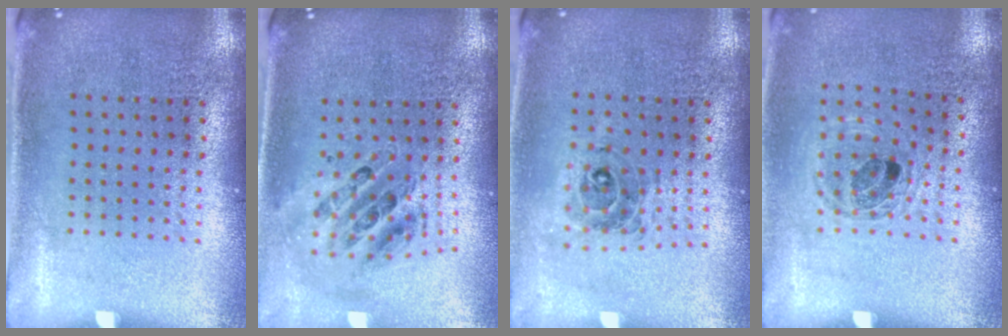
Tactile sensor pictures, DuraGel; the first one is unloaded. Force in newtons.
{"total": 1.0, "press": 0.9, "slide": 0.3}
{"total": 0.6, "press": 0.6, "slide": 0.2}
{"total": 0.9, "press": 0.9, "slide": 0.2}